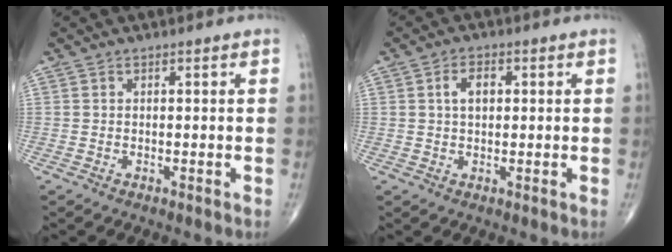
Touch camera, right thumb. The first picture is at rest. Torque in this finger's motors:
{"motor_torque": [0.37, 0.75, 0.64, 0.09, 0.01]}